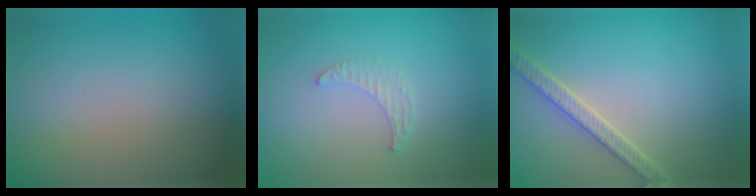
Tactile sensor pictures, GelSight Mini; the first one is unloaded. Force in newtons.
{"total": 1.3, "press": 1.3, "slide": 0.4}
{"total": 2.8, "press": 2.8, "slide": 0.6}